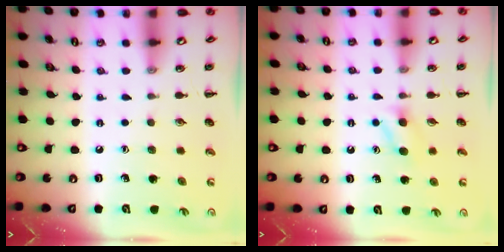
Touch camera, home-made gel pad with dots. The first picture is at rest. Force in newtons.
{"total": 3.9, "press": 3.7, "slide": 1.3}